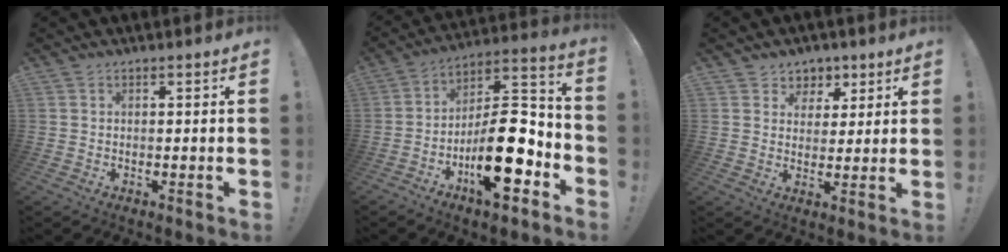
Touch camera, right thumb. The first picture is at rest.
{"total": 20.2, "force": [-7.4, 8.1, 16.9], "torque": [-0.278, 0.042, -0.115]}
{"total": 5.9, "force": [2.7, 5.3, 0.5], "torque": [0.003, -0.019, 0.053]}